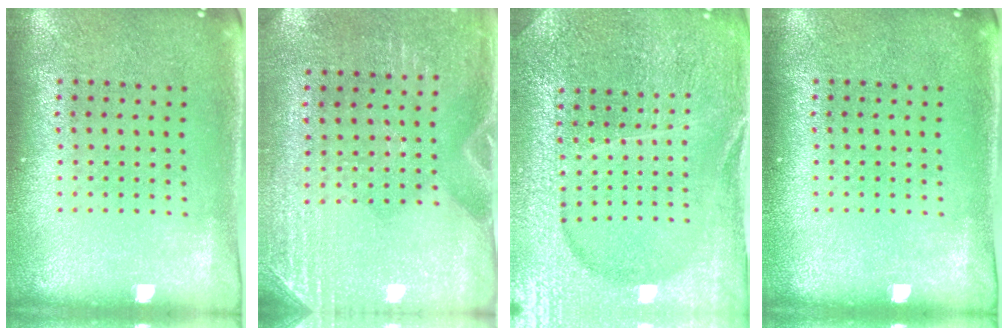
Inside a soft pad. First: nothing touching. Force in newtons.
{"total": 2.9, "press": 2.6, "slide": 1.2}
{"total": 4.9, "press": 4.5, "slide": 1.8}
{"total": 0.0}